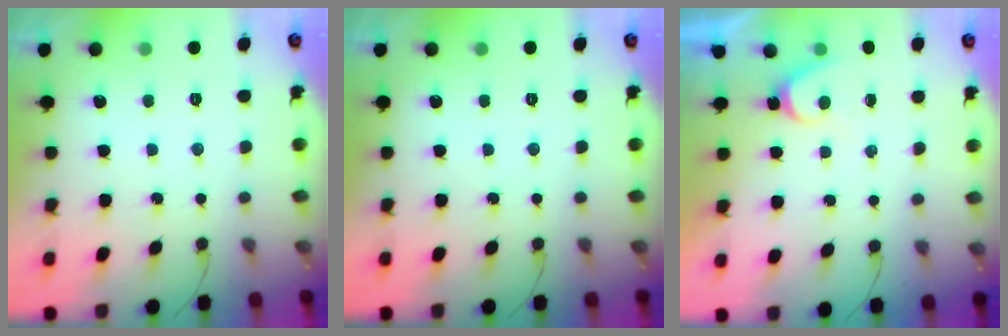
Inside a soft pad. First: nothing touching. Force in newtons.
{"total": 0.0}
{"total": 3.5, "press": 3.5, "slide": 0.3}